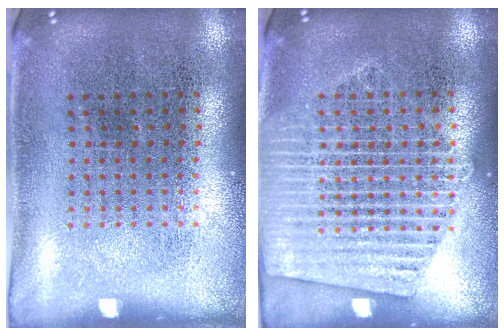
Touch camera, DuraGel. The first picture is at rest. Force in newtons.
{"total": 1.8, "press": 1.8, "slide": 0.3}